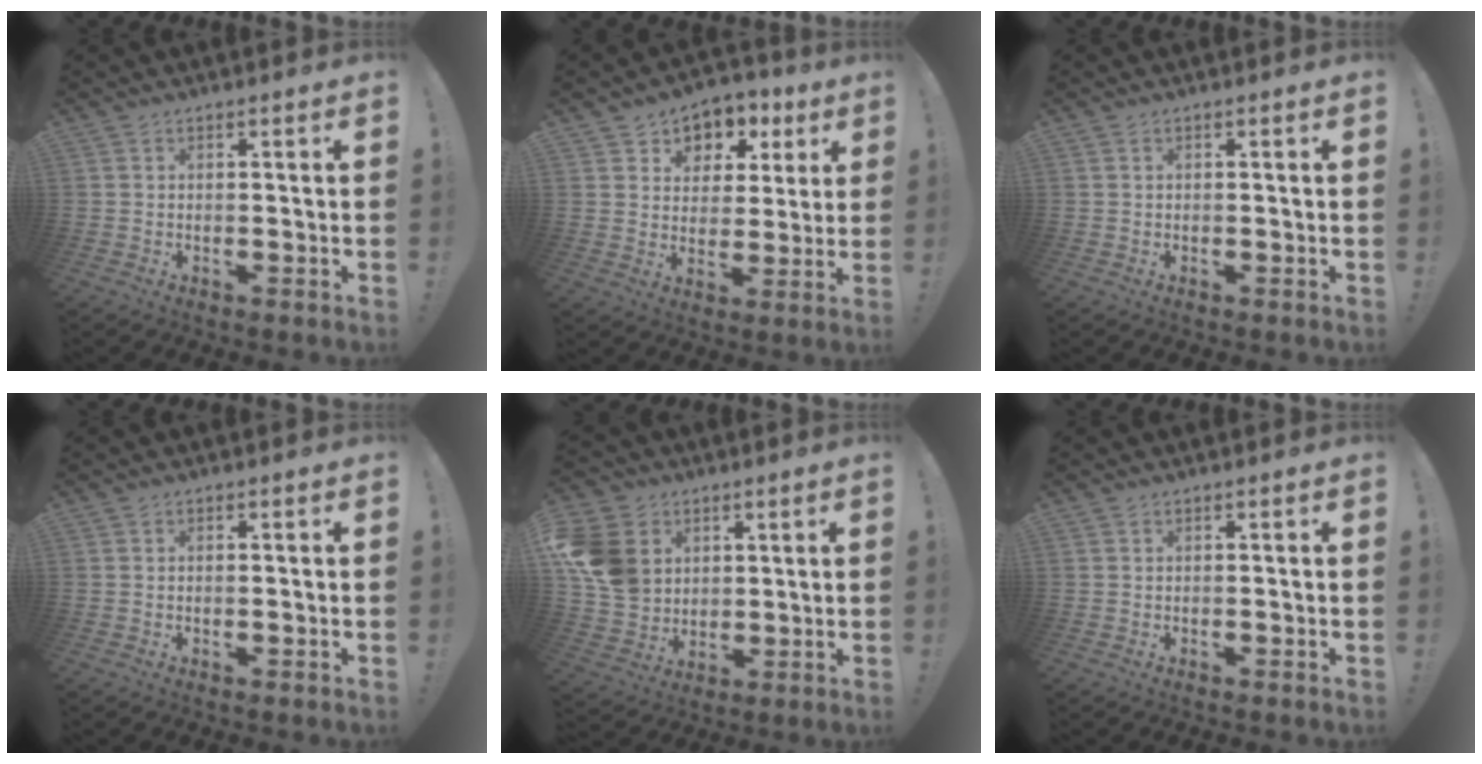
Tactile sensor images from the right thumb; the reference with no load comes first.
{"total": 7.1, "force": [2.9, 6.3, 1.7], "torque": [-0.020, -0.023, 0.058]}
{"total": 0.0}
{"total": 0.0}
{"total": 14.3, "force": [4.0, 11.9, 6.8], "torque": [-0.128, -0.014, 0.083]}
{"total": 0.0}